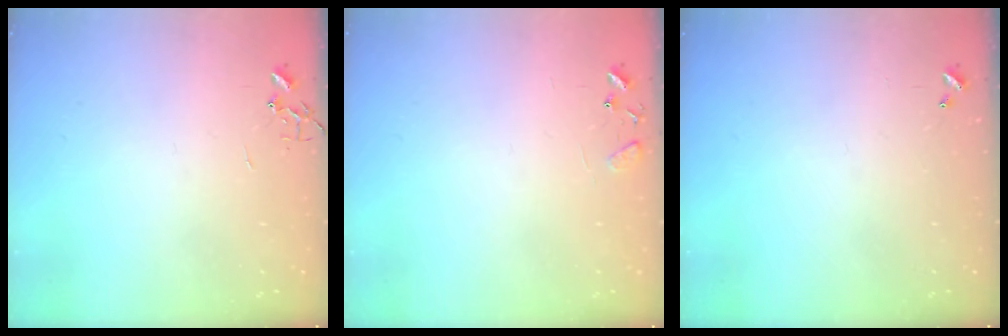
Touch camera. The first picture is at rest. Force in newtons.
{"total": 7.7, "press": 7.7, "slide": 0.6}
{"total": 0.0}